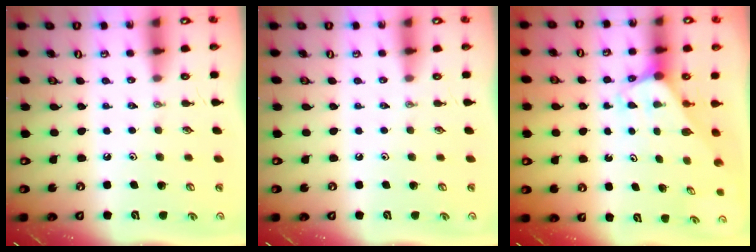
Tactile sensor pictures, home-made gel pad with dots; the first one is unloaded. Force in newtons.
{"total": 0.0}
{"total": 2.1, "press": 2.1, "slide": 0.2}